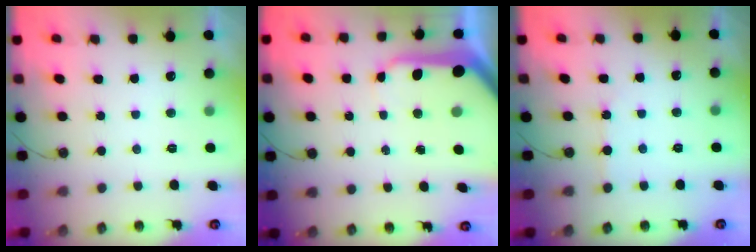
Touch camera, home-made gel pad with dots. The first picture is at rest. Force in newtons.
{"total": 12.0, "press": 11.9, "slide": 1.1}
{"total": 2.8, "press": 2.8, "slide": 0.4}